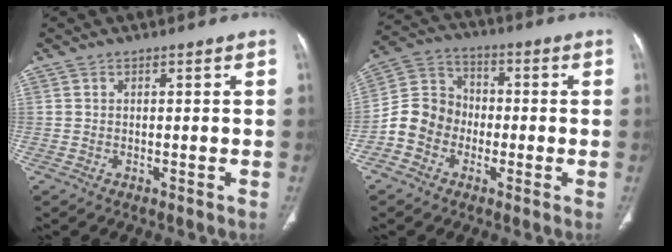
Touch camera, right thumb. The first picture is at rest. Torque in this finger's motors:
{"motor_torque": [0.06, 0.70, 0.84, -1.15, 0.29]}